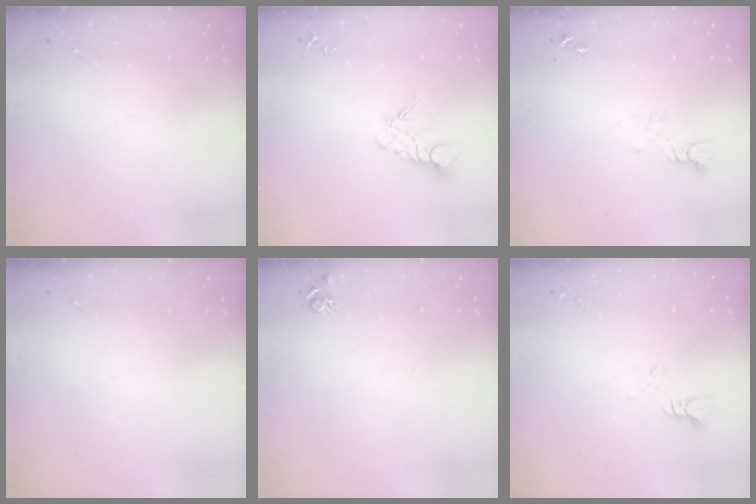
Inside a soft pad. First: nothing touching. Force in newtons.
{"total": 10.6, "press": 10.5, "slide": 0.7}
{"total": 3.2, "press": 3.2, "slide": 0.2}
{"total": 0.0}
{"total": 5.1, "press": 5.0, "slide": 0.7}
{"total": 3.5, "press": 3.4, "slide": 0.3}